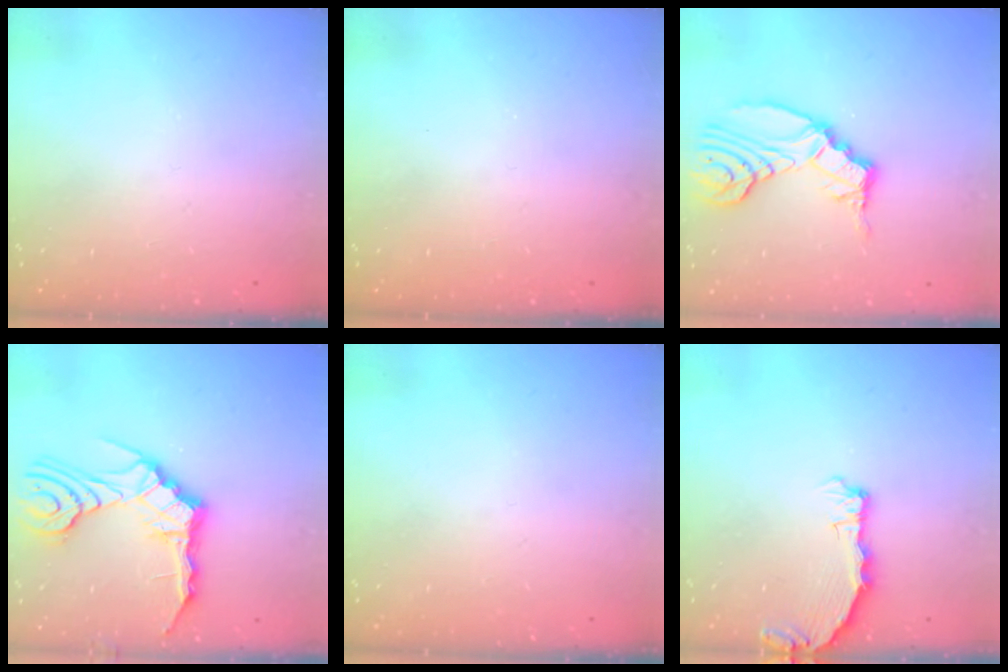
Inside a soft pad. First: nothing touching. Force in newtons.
{"total": 0.0}
{"total": 11.1, "press": 11.0, "slide": 1.3}
{"total": 16.2, "press": 15.6, "slide": 4.4}
{"total": 0.0}
{"total": 3.7, "press": 3.7, "slide": 0.4}